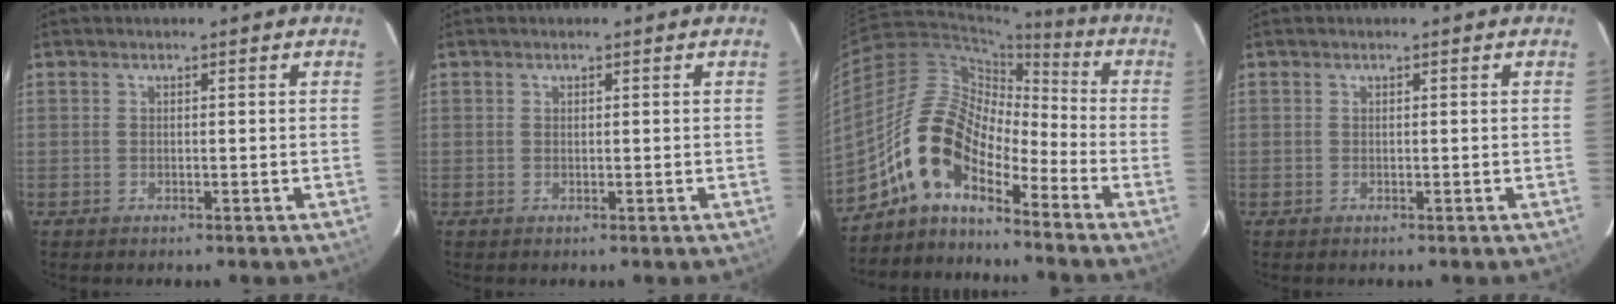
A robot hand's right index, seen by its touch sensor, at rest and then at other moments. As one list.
[{"total": 0.0}, {"total": 12.5, "force": [-8.3, 5.3, 7.6], "torque": [-0.134, 0.021, -0.175]}, {"total": 0.0}]